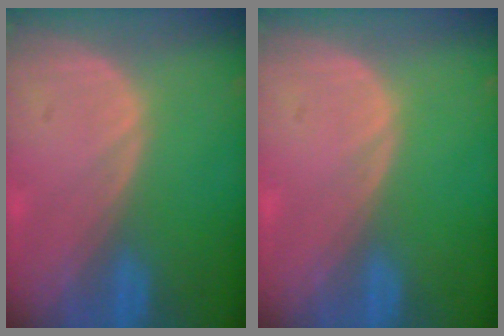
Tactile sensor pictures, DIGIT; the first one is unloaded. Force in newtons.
{"total": 0.0}